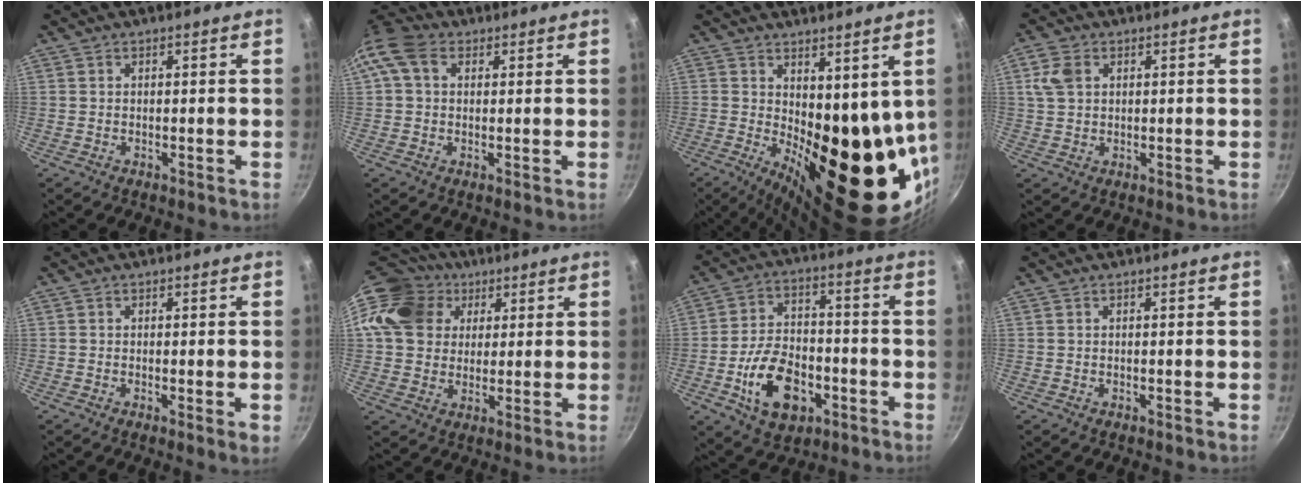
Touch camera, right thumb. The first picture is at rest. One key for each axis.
{"total": 8.1, "fx": 2.3, "fy": 5.9, "fz": 5.1, "tx": -0.092, "ty": 0.015, "tz": 0.027}
{"total": 18.5, "fx": 1.1, "fy": 8.7, "fz": 16.2, "tx": -0.182, "ty": -0.046, "tz": 0.038}
{"total": 4.9, "fx": 1.4, "fy": 3.7, "fz": 2.9, "tx": -0.047, "ty": 0.002, "tz": 0.026}
{"total": 1.9, "fx": -0.2, "fy": 0.2, "fz": 1.9, "tx": -0.030, "ty": -0.008, "tz": -0.007}
{"total": 16.8, "fx": 5.4, "fy": 13.8, "fz": 7.9, "tx": -0.131, "ty": 0.026, "tz": 0.088}
{"total": 14.7, "fx": -5.2, "fy": 9.5, "fz": 10.0, "tx": -0.149, "ty": 0.030, "tz": -0.083}
{"total": 0.0}